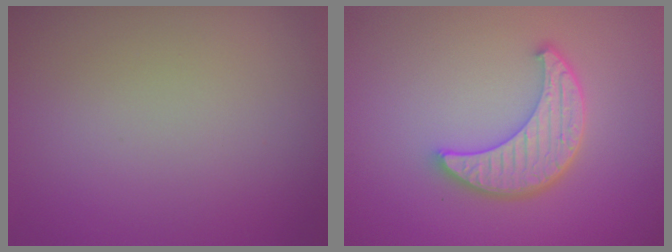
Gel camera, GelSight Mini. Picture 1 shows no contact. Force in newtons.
{"total": 5.1, "press": 4.0, "slide": 3.1}